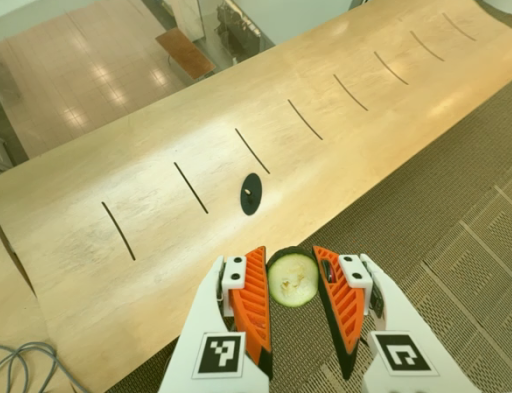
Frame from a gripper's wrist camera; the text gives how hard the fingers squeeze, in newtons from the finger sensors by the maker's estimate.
{"total": 8.4, "left": 8.5, "right": 8.3}